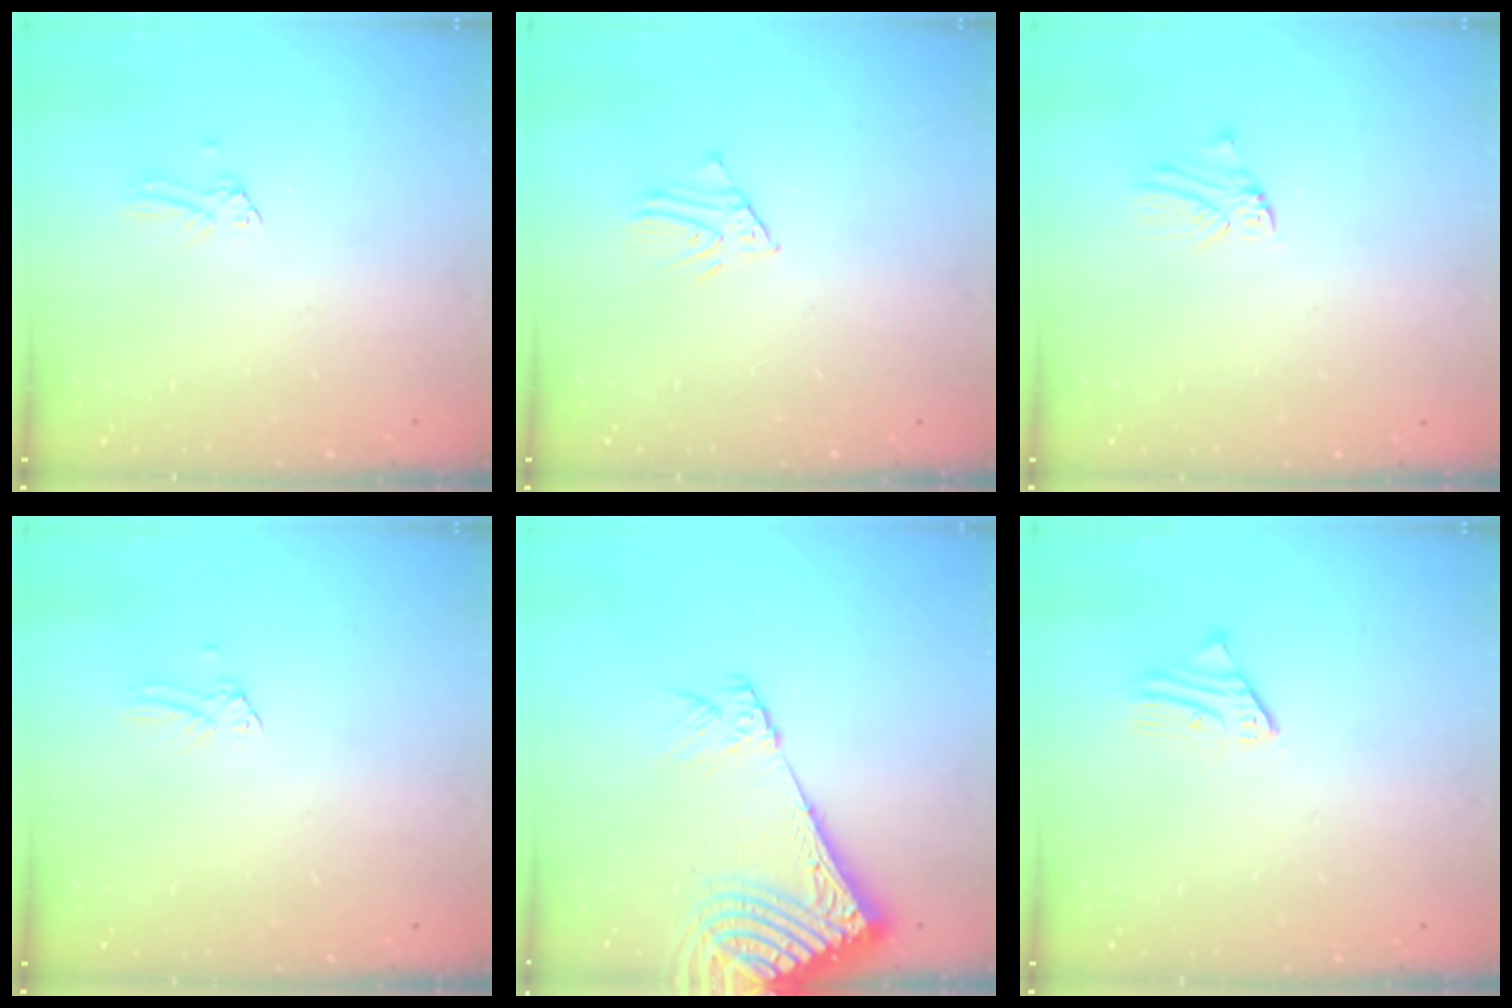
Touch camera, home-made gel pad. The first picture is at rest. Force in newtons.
{"total": 2.4, "press": 2.4, "slide": 0.2}
{"total": 0.0}
{"total": 0.0}
{"total": 15.5, "press": 15.1, "slide": 3.6}
{"total": 2.2, "press": 2.2, "slide": 0.2}